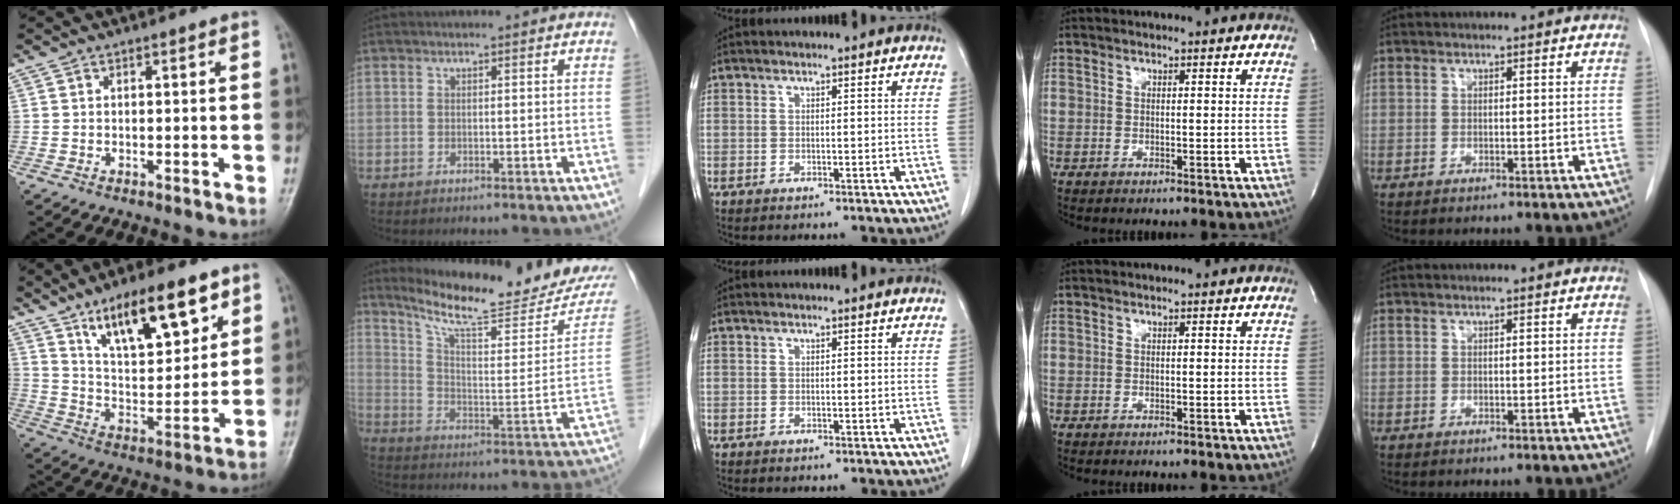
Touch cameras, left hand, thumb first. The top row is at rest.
{"thumb": {"total": 17.8, "force": [10.4, 6.7, 12.8], "torque": [-0.169, -0.045, 0.181]}, "index": {"total": 18.6, "force": [17.3, 1.4, 6.9], "torque": [-0.111, -0.071, 0.247]}}